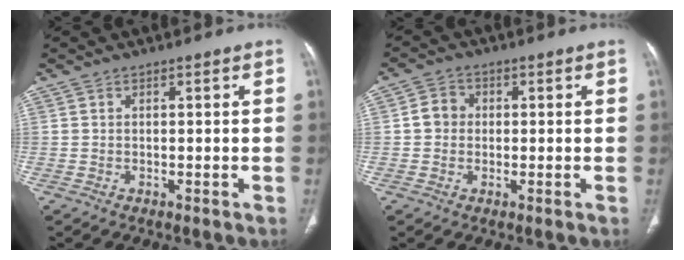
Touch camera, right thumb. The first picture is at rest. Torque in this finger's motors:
{"motor_torque": [0.12, 0.97, 0.57, -0.40, 0.04]}